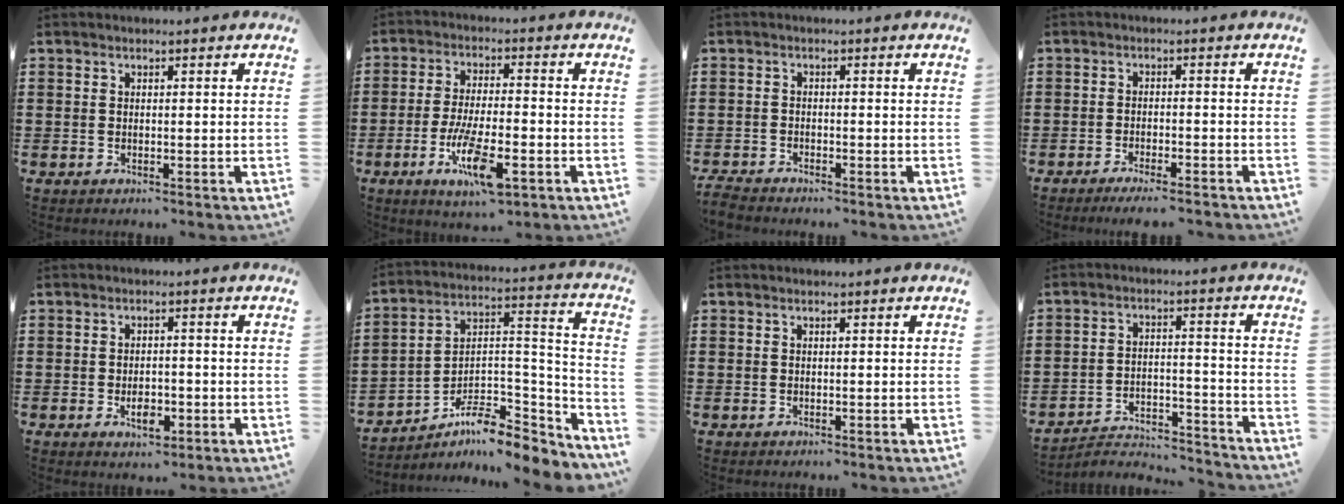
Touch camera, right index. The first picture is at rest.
{"total": 10.1, "force": [-4.2, 2.8, 8.7], "torque": [-0.175, -0.007, -0.073]}
{"total": 2.0, "force": [-2.0, 0.0, 0.0], "torque": [-0.004, 0.000, -0.043]}
{"total": 2.4, "force": [-2.2, -0.1, 0.9], "torque": [-0.016, 0.000, -0.042]}
{"total": 3.6, "force": [-1.4, 1.7, 2.9], "torque": [-0.041, 0.000, -0.026]}
{"total": 8.7, "force": [-6.8, 3.0, 4.5], "torque": [-0.076, 0.010, -0.131]}
{"total": 0.0}
{"total": 3.8, "force": [-3.7, 0.6, 1.0], "torque": [-0.022, 0.006, -0.078]}